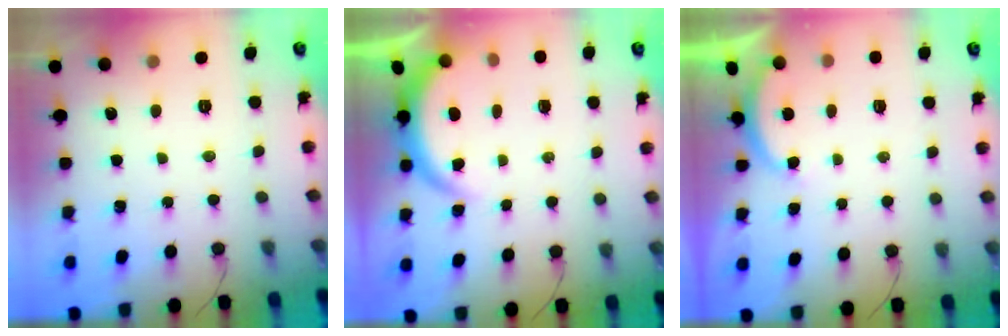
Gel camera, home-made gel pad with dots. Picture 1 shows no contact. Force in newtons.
{"total": 3.8, "press": 3.8, "slide": 0.3}
{"total": 2.9, "press": 2.8, "slide": 0.6}